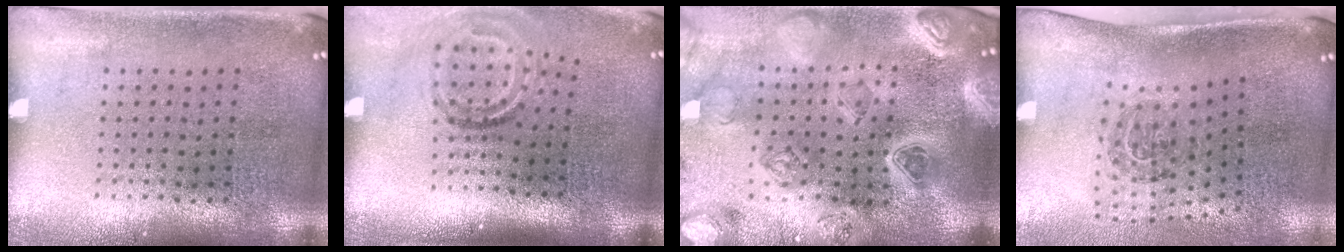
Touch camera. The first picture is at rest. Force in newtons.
{"total": 1.9, "press": 1.2, "slide": 1.5}
{"total": 5.1, "press": 4.3, "slide": 2.8}
{"total": 1.7, "press": 1.1, "slide": 1.3}